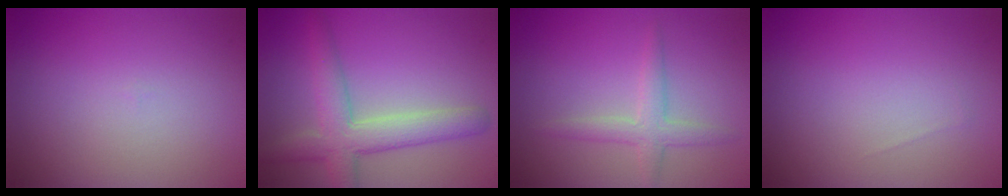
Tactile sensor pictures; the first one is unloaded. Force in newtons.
{"total": 5.0, "press": 5.0, "slide": 0.3}
{"total": 2.3, "press": 2.3, "slide": 0.0}
{"total": 0.0}